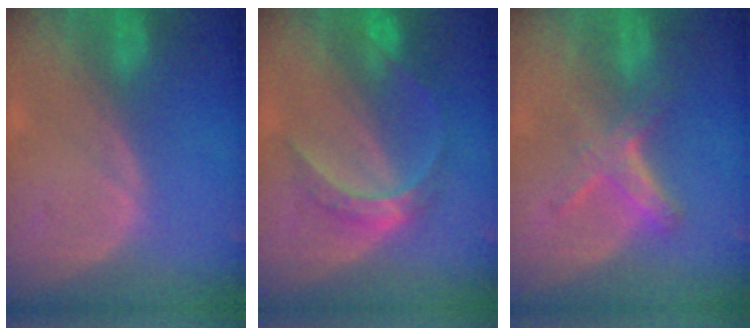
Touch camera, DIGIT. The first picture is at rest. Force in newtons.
{"total": 6.5, "press": 5.6, "slide": 3.4}
{"total": 5.0, "press": 4.7, "slide": 1.5}